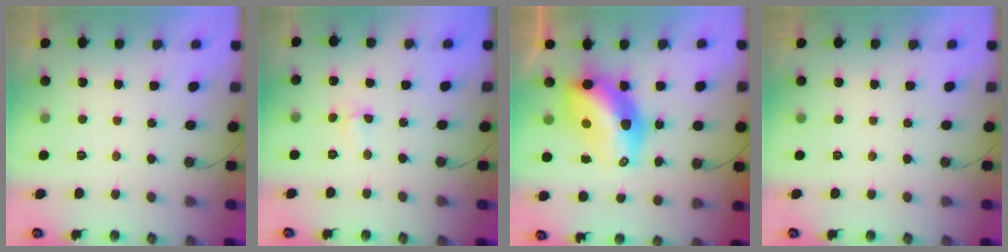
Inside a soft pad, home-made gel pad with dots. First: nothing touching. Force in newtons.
{"total": 2.9, "press": 2.9, "slide": 0.4}
{"total": 13.8, "press": 13.7, "slide": 1.1}
{"total": 0.0}